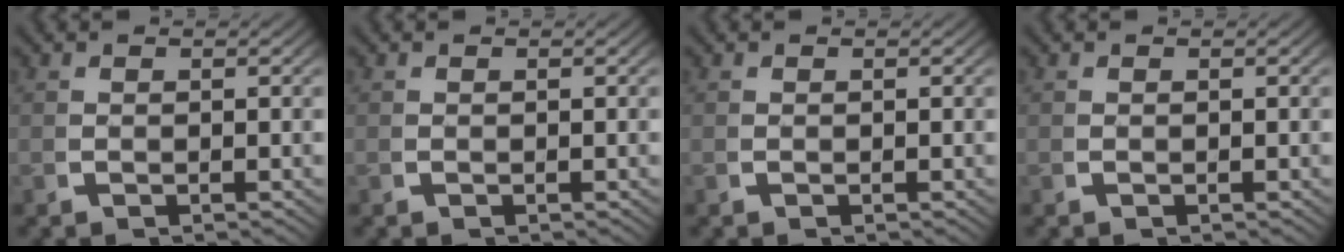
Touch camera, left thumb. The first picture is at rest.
{"total": 0.0}
{"total": 0.0}
{"total": 0.0}